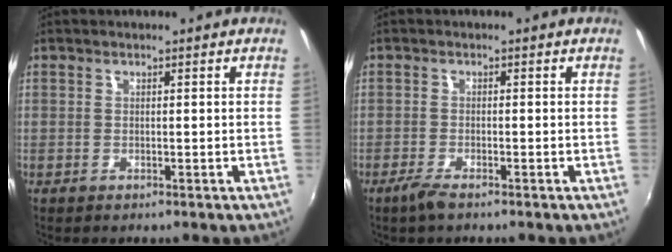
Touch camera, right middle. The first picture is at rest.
{"total": 2.7, "force": [-2.0, 0.3, 1.8], "torque": [-0.047, -0.005, -0.040]}